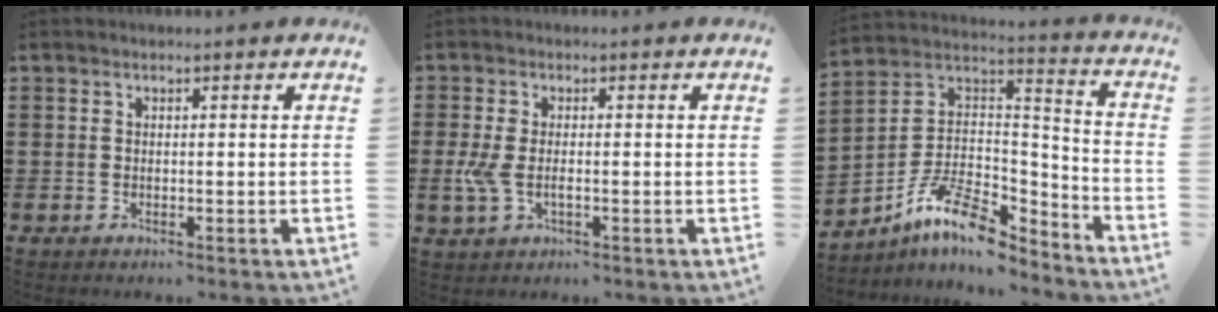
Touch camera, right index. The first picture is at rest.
{"total": 3.8, "force": [-0.9, 1.9, 3.2], "torque": [-0.085, -0.007, -0.022]}
{"total": 11.0, "force": [-7.6, 3.9, 6.9], "torque": [-0.151, 0.010, -0.153]}